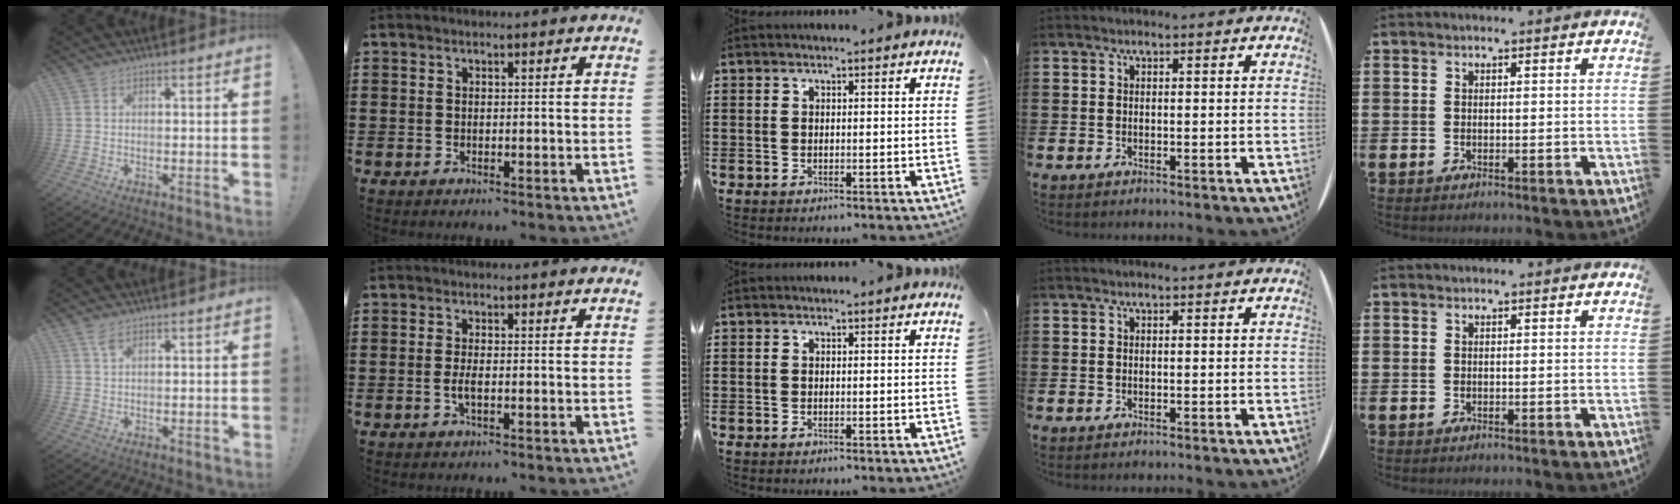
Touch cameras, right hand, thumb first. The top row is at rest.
{"thumb": {"total": 2.7, "force": [1.6, 1.1, 1.9], "torque": [-0.039, -0.001, 0.029]}, "index": {"total": 2.0, "force": [-0.5, 0.5, 1.8], "torque": [-0.041, -0.004, -0.012]}}